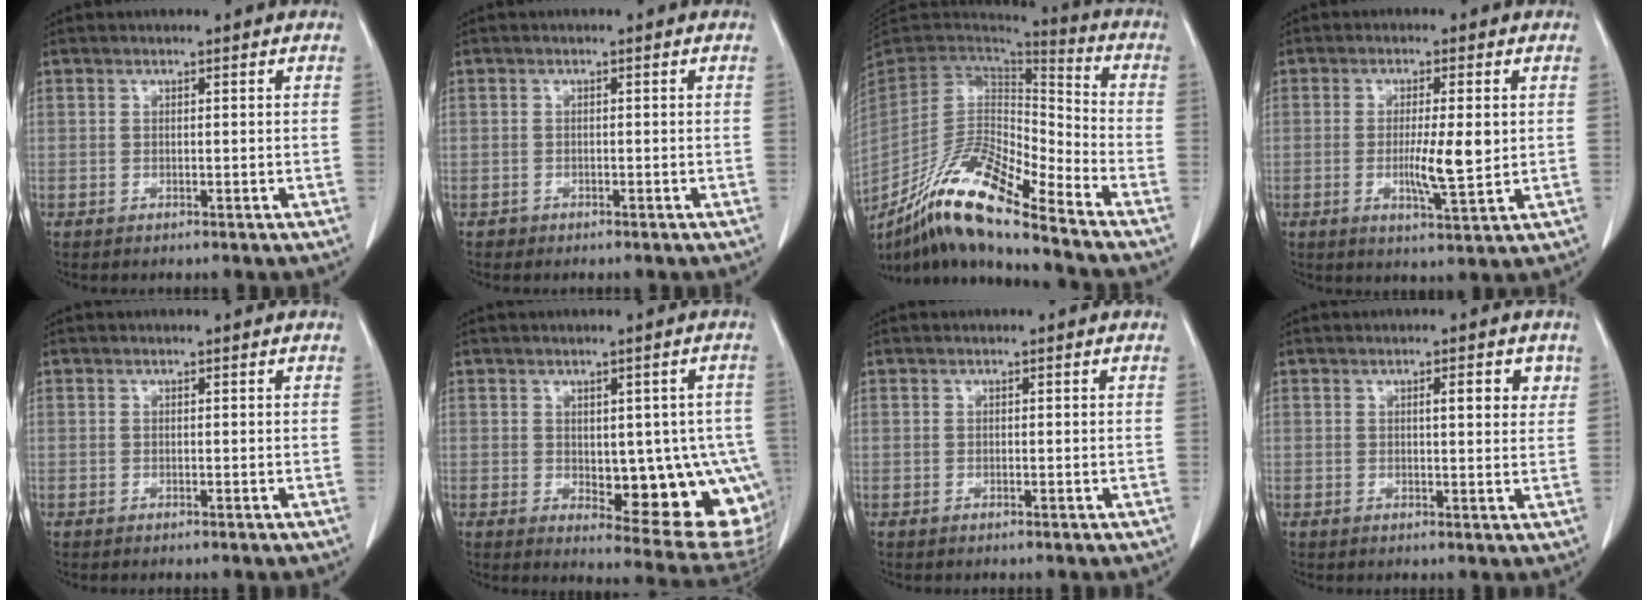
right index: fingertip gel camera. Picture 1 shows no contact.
{"total": 0.8, "force": [-0.4, 0.7, -0.1], "torque": [0.001, 0.007, -0.009]}
{"total": 18.2, "force": [-13.4, 2.3, 12.0], "torque": [-0.232, -0.006, -0.250]}
{"total": 6.3, "force": [-0.1, 0.7, 6.3], "torque": [-0.106, -0.009, -0.003]}
{"total": 0.0}
{"total": 14.8, "force": [-2.3, 5.8, 13.4], "torque": [-0.107, 0.005, -0.008]}
{"total": 0.0}
{"total": 3.7, "force": [1.7, 0.9, 3.1], "torque": [-0.041, -0.001, 0.021]}